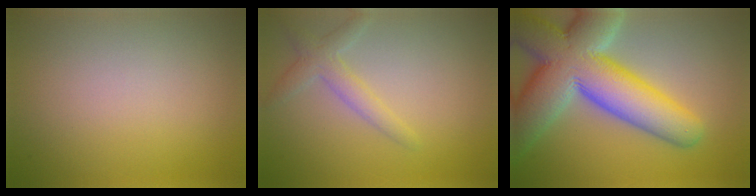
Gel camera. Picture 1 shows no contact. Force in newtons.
{"total": 2.3, "press": 2.3, "slide": 0.1}
{"total": 13.6, "press": 13.5, "slide": 1.3}